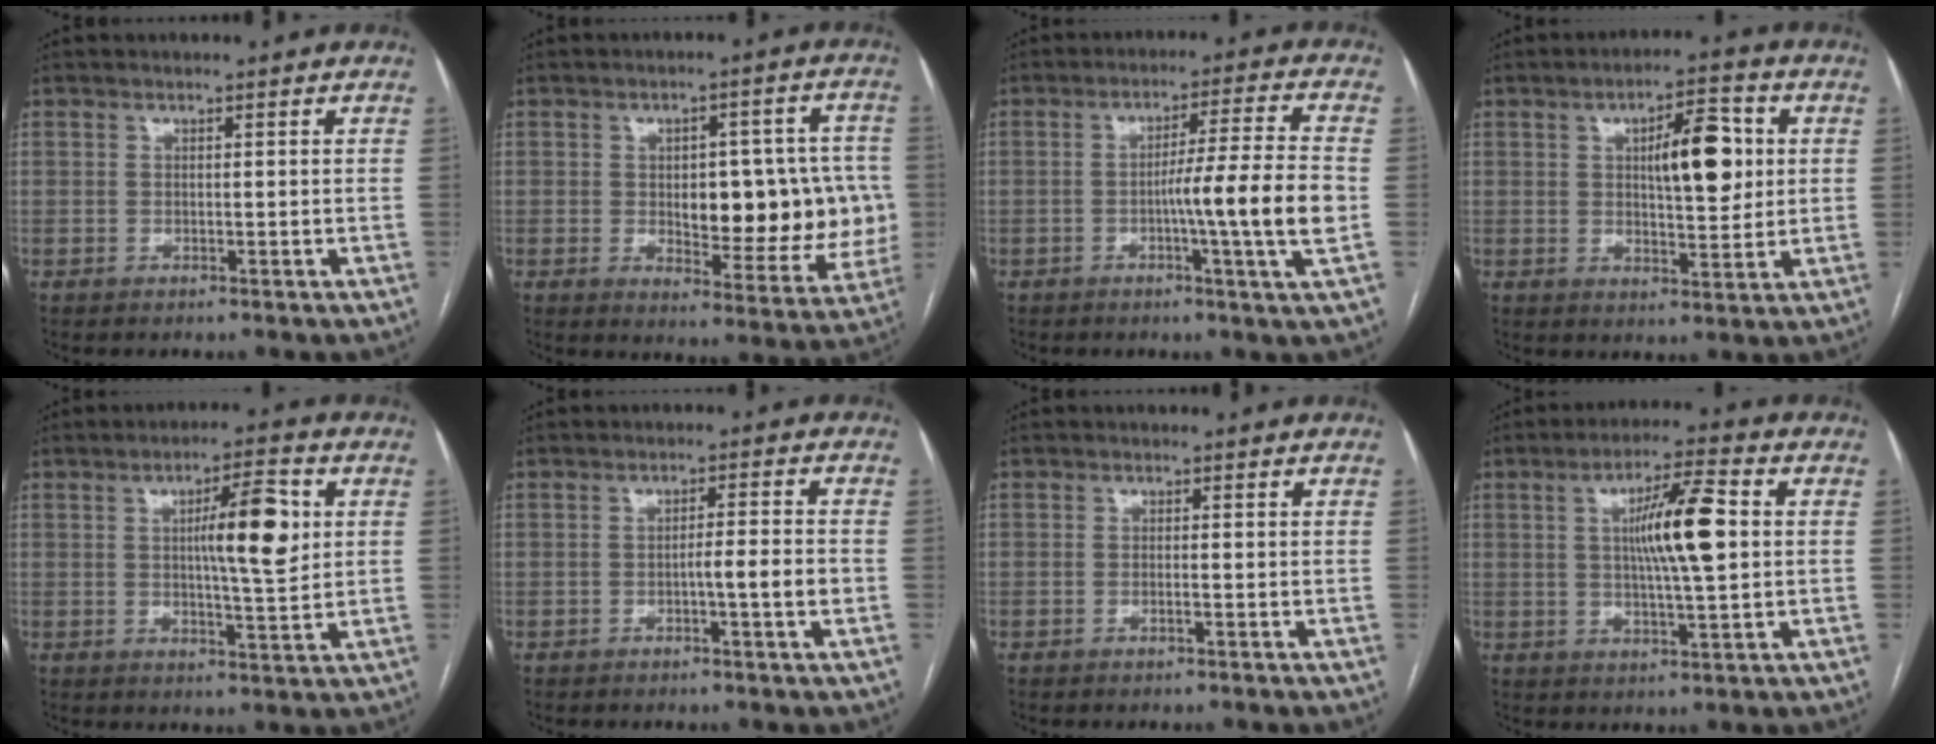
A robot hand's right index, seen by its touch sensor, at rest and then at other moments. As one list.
[{"total": 15.4, "force": [-0.7, 6.5, 13.9], "torque": [-0.165, 0.015, 0.006]}, {"total": 10.9, "force": [-2.1, -1.5, 10.6], "torque": [-0.168, -0.006, -0.037]}, {"total": 9.8, "force": [2.1, 3.0, 9.1], "torque": [-0.136, 0.013, 0.034]}, {"total": 9.5, "force": [1.9, 1.6, 9.2], "torque": [-0.142, 0.008, 0.032]}, {"total": 4.2, "force": [-1.3, -0.1, 4.0], "torque": [-0.059, 0.005, -0.020]}, {"total": 0.8, "force": [-0.4, 0.0, 0.7], "torque": [-0.015, 0.000, -0.006]}, {"total": 10.3, "force": [1.4, 1.0, 10.2], "torque": [-0.177, 0.008, 0.023]}]